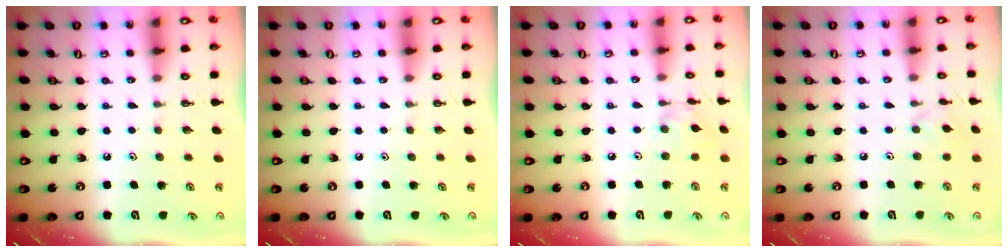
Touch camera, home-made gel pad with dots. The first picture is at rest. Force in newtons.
{"total": 0.0}
{"total": 2.4, "press": 2.4, "slide": 0.2}
{"total": 3.3, "press": 3.2, "slide": 0.6}